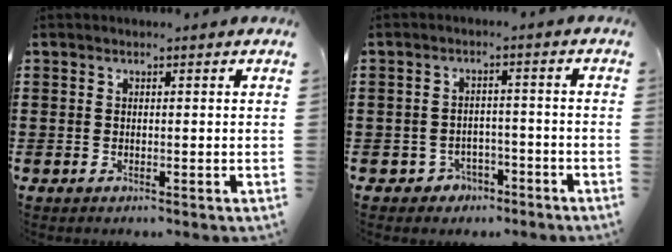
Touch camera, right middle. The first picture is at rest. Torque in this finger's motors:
{"motor_torque": [-0.42, 0.05, 0.08, -0.01]}